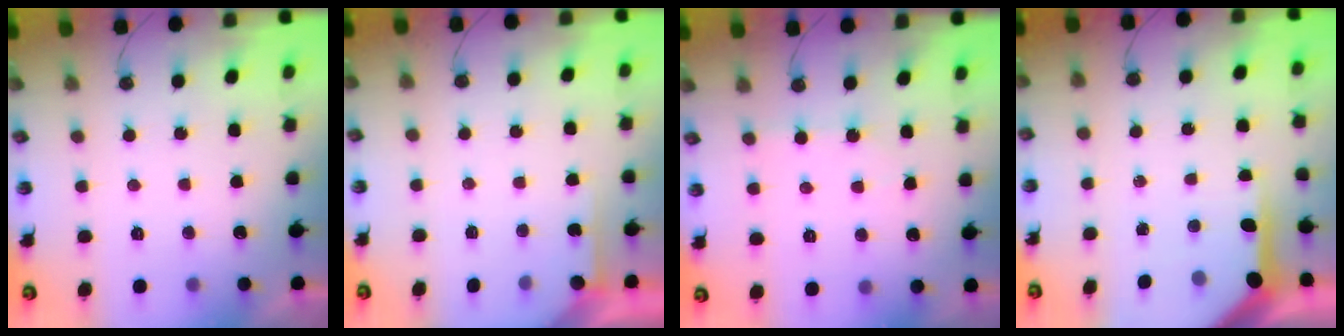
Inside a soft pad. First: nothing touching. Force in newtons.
{"total": 2.5, "press": 2.5, "slide": 0.3}
{"total": 3.0, "press": 3.0, "slide": 0.4}
{"total": 7.8, "press": 7.8, "slide": 0.7}